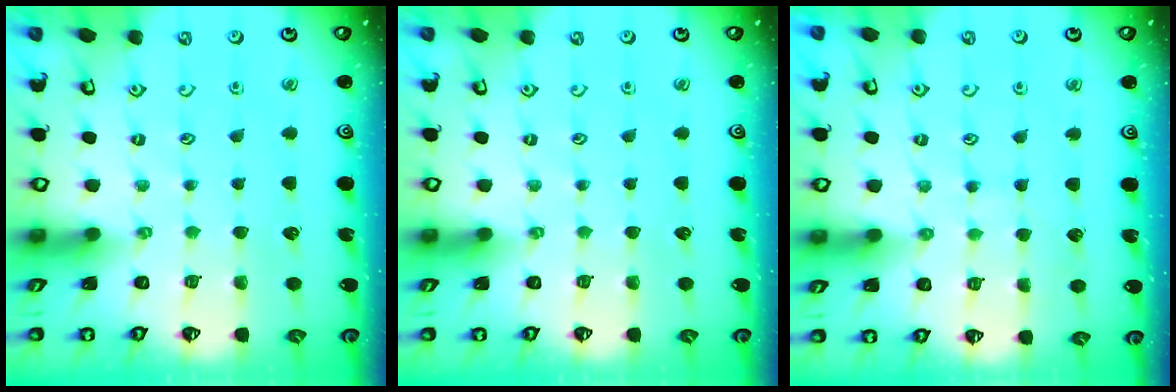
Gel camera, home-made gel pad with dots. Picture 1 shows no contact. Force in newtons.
{"total": 0.0}
{"total": 5.7, "press": 5.7, "slide": 0.6}